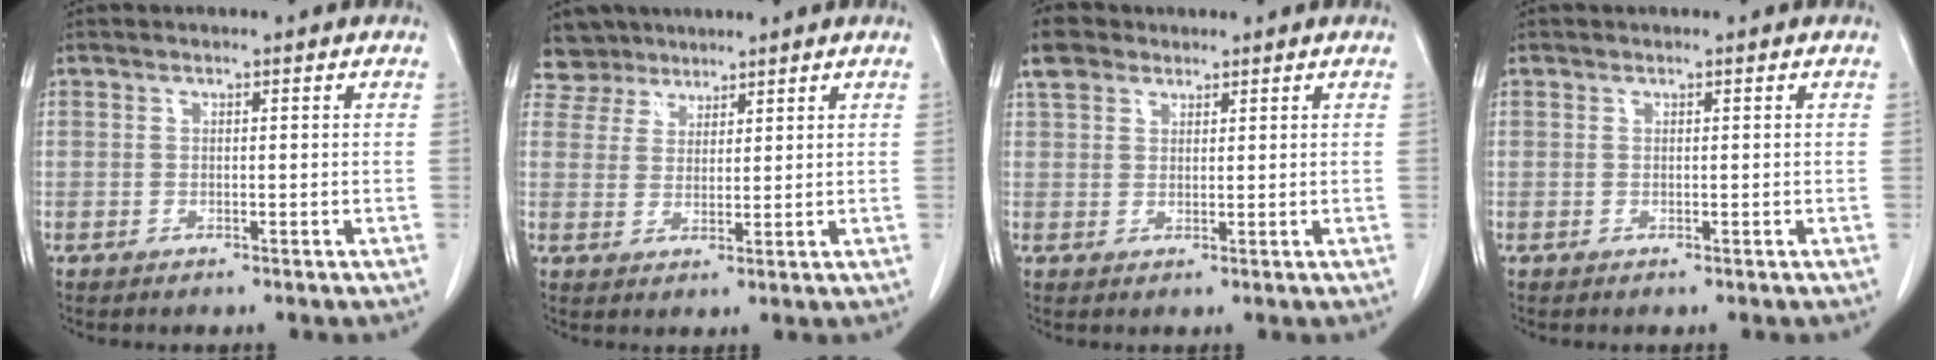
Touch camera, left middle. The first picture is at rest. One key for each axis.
{"total": 4.7, "fx": 4.0, "fy": 2.4, "fz": -0.8, "tx": 0.016, "ty": 0.009, "tz": 0.074}
{"total": 4.0, "fx": 2.8, "fy": 2.6, "fz": 1.4, "tx": -0.035, "ty": 0.020, "tz": 0.056}
{"total": 0.0}